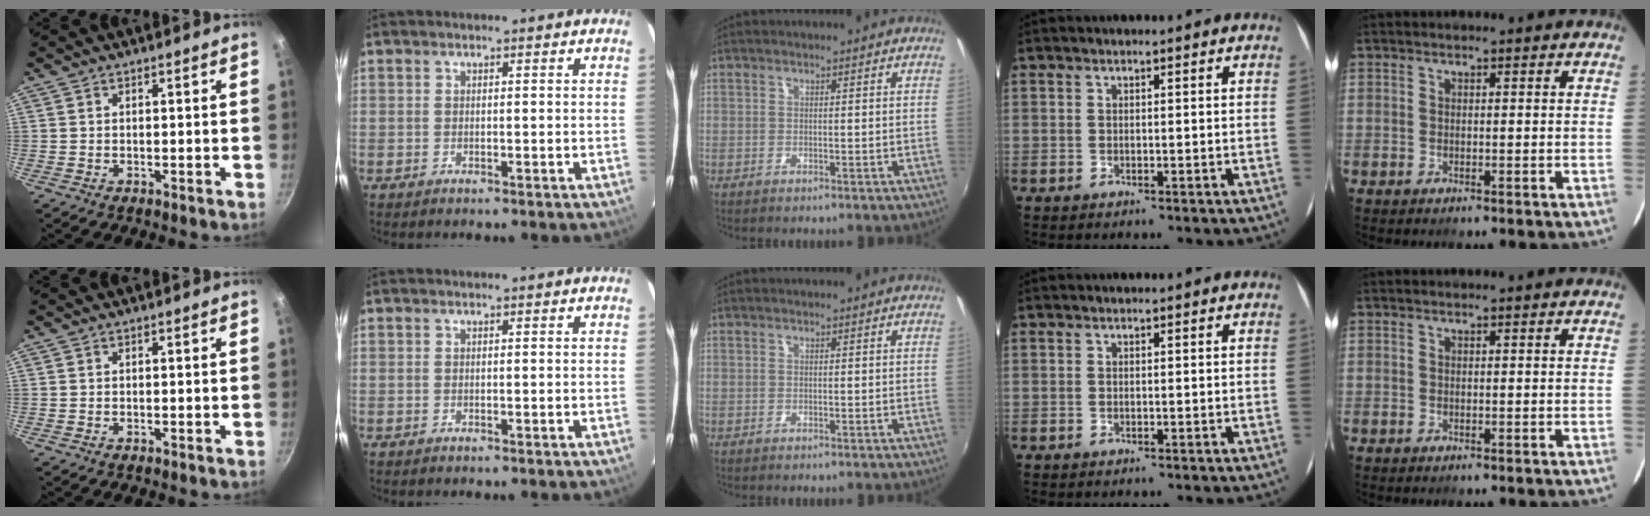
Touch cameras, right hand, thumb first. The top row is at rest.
{}